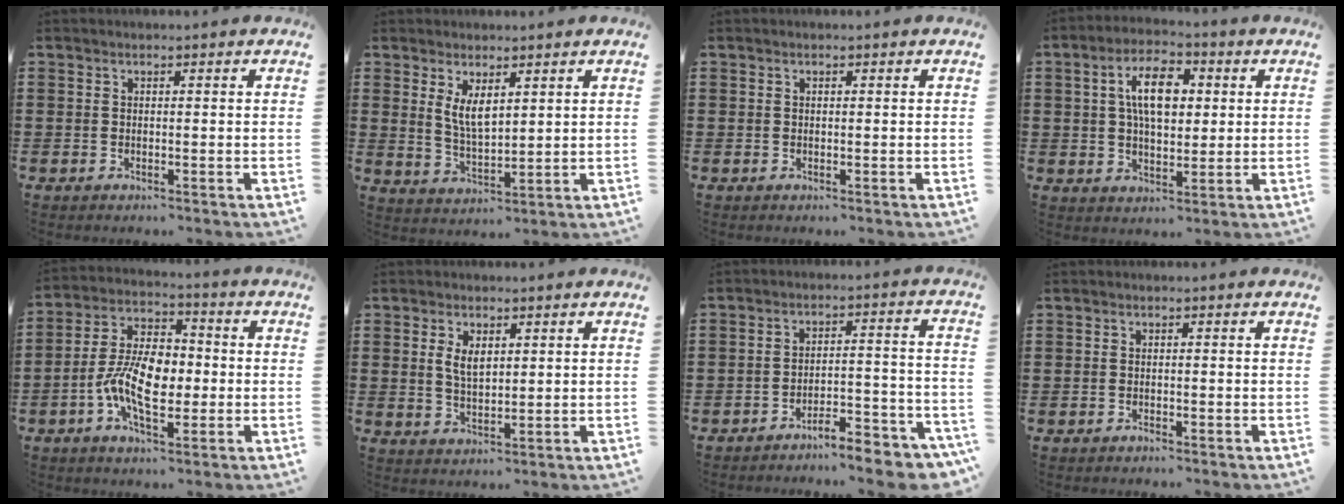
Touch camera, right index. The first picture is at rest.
{"total": 4.4, "force": [2.0, 1.9, 3.5], "torque": [-0.072, 0.002, 0.036]}
{"total": 0.0}
{"total": 8.1, "force": [1.8, 4.0, 6.8], "torque": [-0.125, 0.010, 0.025]}
{"total": 9.4, "force": [-1.9, 5.0, 7.7], "torque": [-0.176, 0.004, -0.042]}
{"total": 3.3, "force": [1.2, 1.6, 2.6], "torque": [-0.048, 0.003, 0.018]}
{"total": 6.3, "force": [-6.0, 0.5, 1.8], "torque": [-0.024, 0.007, -0.115]}
{"total": 1.1, "force": [-1.0, 0.3, -0.1], "torque": [-0.002, 0.005, -0.024]}